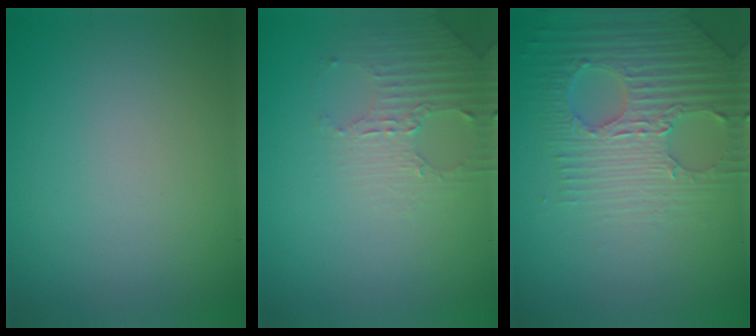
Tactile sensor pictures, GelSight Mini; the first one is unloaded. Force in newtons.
{"total": 3.0, "press": 2.9, "slide": 0.7}
{"total": 4.5, "press": 4.3, "slide": 1.1}